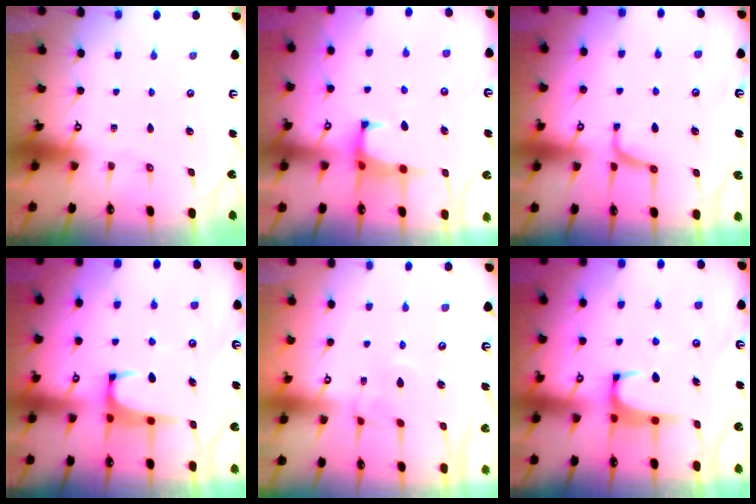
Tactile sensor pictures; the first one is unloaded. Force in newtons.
{"total": 1.6, "press": 1.5, "slide": 0.6}
{"total": 1.4, "press": 1.4, "slide": 0.3}
{"total": 2.0, "press": 1.9, "slide": 0.6}
{"total": 3.6, "press": 3.6, "slide": 0.3}
{"total": 2.0, "press": 2.0, "slide": 0.3}